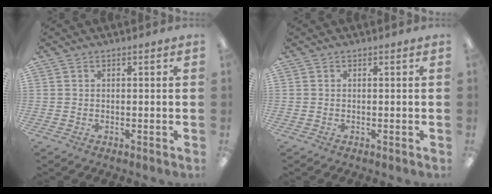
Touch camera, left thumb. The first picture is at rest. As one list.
[{"total": 0.0}]